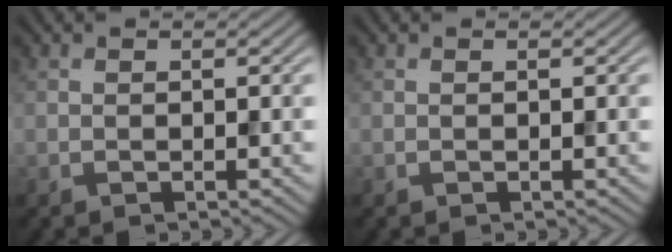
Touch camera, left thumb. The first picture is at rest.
{"total": 0.0}